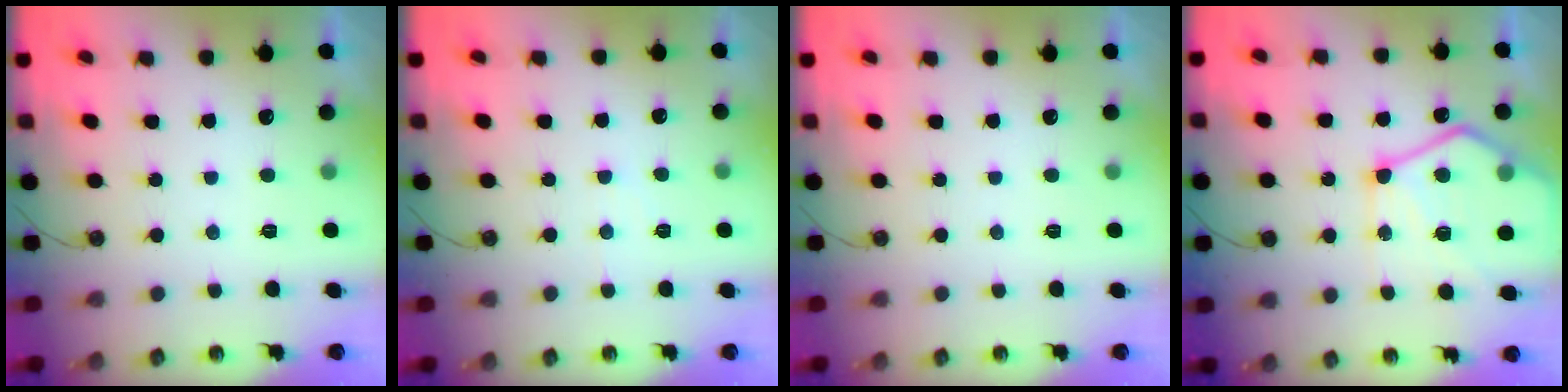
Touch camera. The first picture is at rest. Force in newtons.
{"total": 4.5, "press": 4.4, "slide": 0.6}
{"total": 0.0}
{"total": 18.4, "press": 18.3, "slide": 2.0}